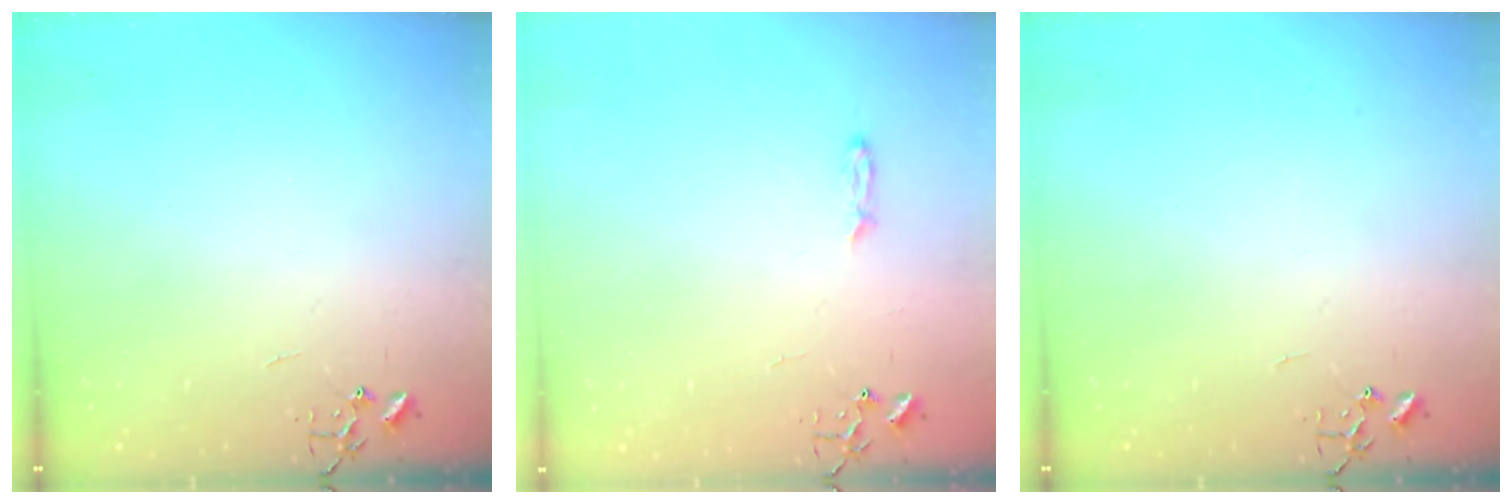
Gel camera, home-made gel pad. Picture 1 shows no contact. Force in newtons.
{"total": 3.2, "press": 3.1, "slide": 0.3}
{"total": 0.0}